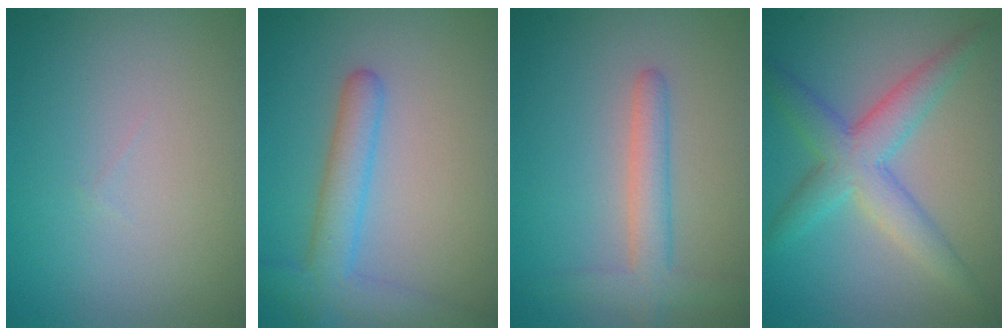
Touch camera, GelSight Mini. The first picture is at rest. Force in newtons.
{"total": 4.1, "press": 4.1, "slide": 0.4}
{"total": 3.4, "press": 3.4, "slide": 0.2}
{"total": 4.8, "press": 4.8, "slide": 0.2}